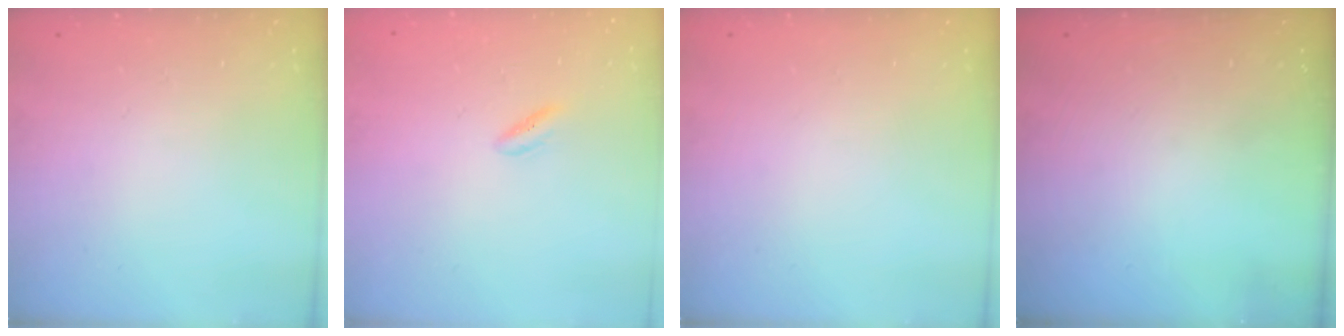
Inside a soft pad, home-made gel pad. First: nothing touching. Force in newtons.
{"total": 1.8, "press": 1.6, "slide": 0.8}
{"total": 0.0}
{"total": 0.0}